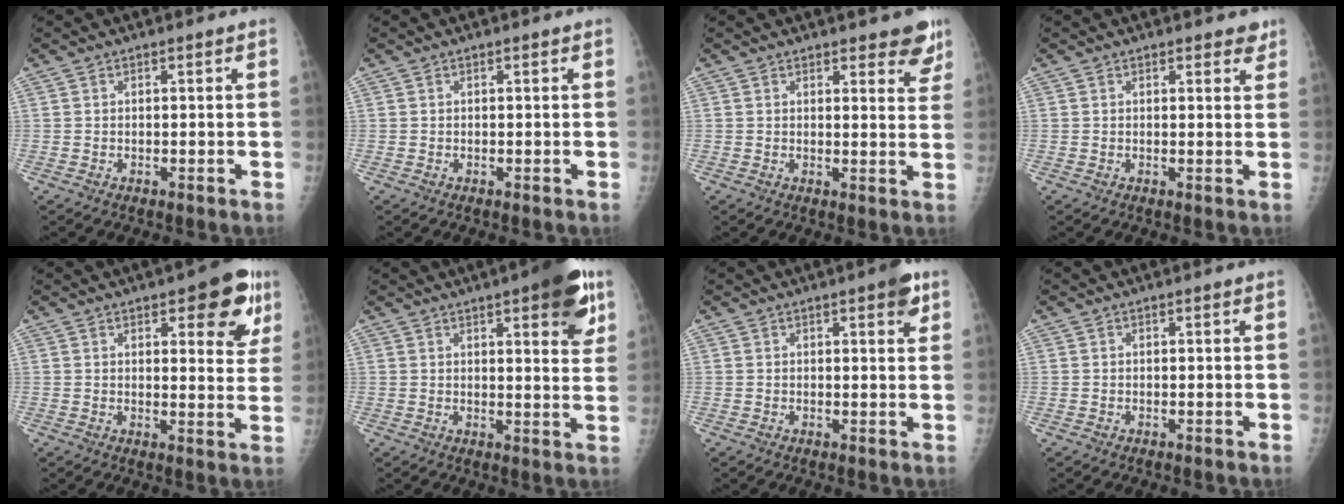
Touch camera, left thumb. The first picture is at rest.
{"total": 0.0}
{"total": 6.5, "force": [5.0, 2.2, 3.5], "torque": [-0.008, -0.026, 0.052]}
{"total": 2.6, "force": [2.0, 1.1, 1.3], "torque": [0.006, -0.009, 0.020]}
{"total": 11.1, "force": [5.6, 4.2, 8.6], "torque": [-0.063, -0.021, 0.062]}
{"total": 12.5, "force": [6.5, 3.6, 10.0], "torque": [-0.099, -0.024, 0.079]}
{"total": 3.9, "force": [2.1, 1.2, 3.1], "torque": [-0.031, -0.007, 0.022]}
{"total": 0.0}